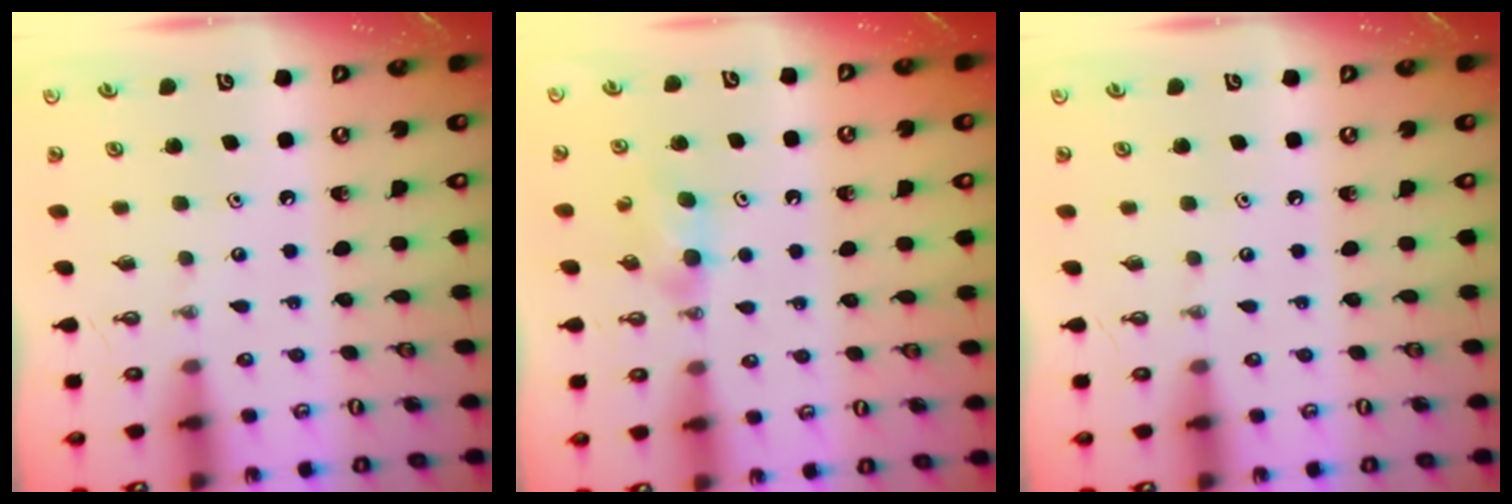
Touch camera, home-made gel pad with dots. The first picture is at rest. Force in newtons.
{"total": 4.8, "press": 4.8, "slide": 0.5}
{"total": 0.0}